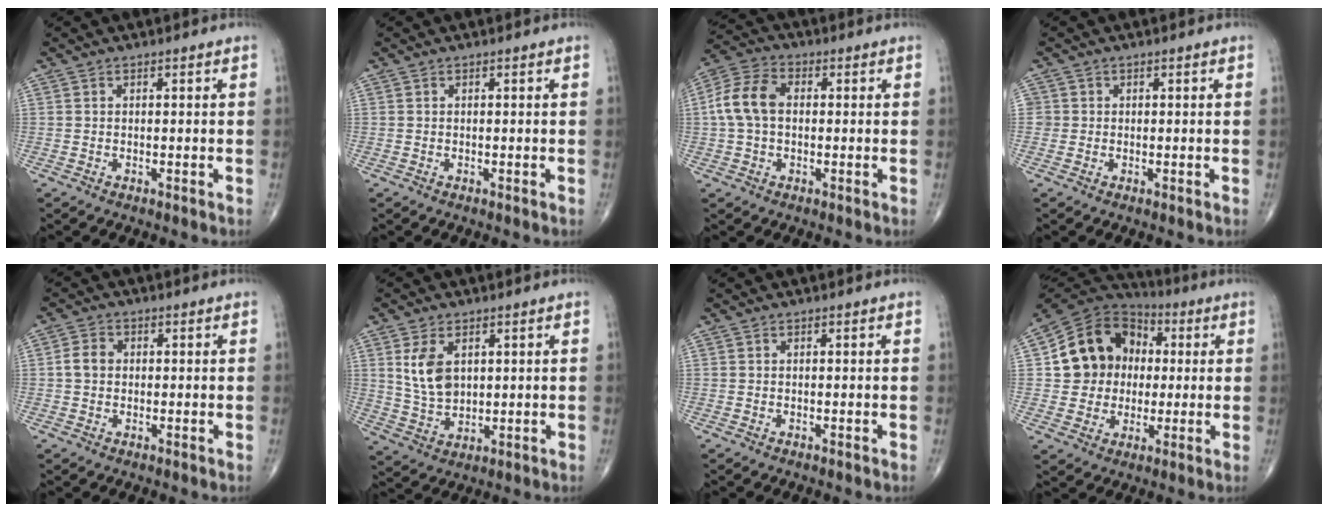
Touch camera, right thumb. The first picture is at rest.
{"total": 0.0}
{"total": 8.9, "force": [0.4, 6.0, 6.5], "torque": [-0.135, 0.027, 0.000]}
{"total": 1.6, "force": [0.0, 1.6, 0.0], "torque": [0.013, 0.006, -0.003]}
{"total": 3.3, "force": [0.1, 2.7, 1.9], "torque": [-0.033, 0.007, -0.005]}
{"total": 7.9, "force": [2.4, 5.1, 5.6], "torque": [-0.093, -0.011, 0.058]}
{"total": 0.0}
{"total": 15.2, "force": [1.5, 13.4, 7.0], "torque": [-0.087, 0.023, 0.024]}